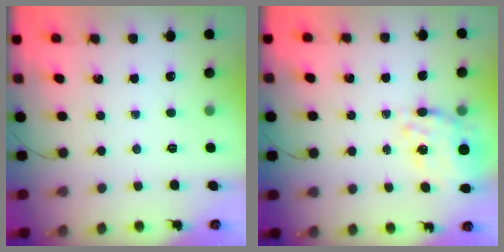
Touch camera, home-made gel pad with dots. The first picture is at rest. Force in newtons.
{"total": 10.2, "press": 9.4, "slide": 3.9}